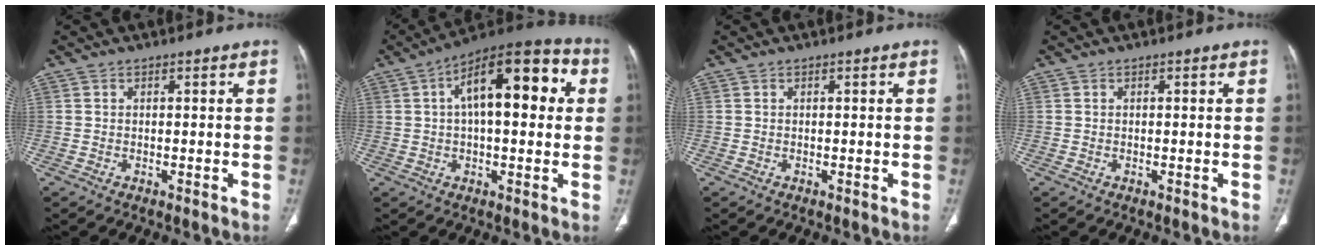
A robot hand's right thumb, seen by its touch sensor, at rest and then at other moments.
{"total": 18.7, "force": [4.2, 8.3, 16.2], "torque": [-0.215, 0.032, 0.052]}
{"total": 0.0}
{"total": 0.0}